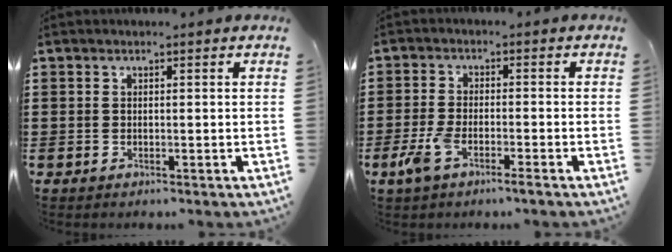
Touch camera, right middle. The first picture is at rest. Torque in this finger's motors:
{"motor_torque": [0.98, -0.49, 0.53, 0.08]}